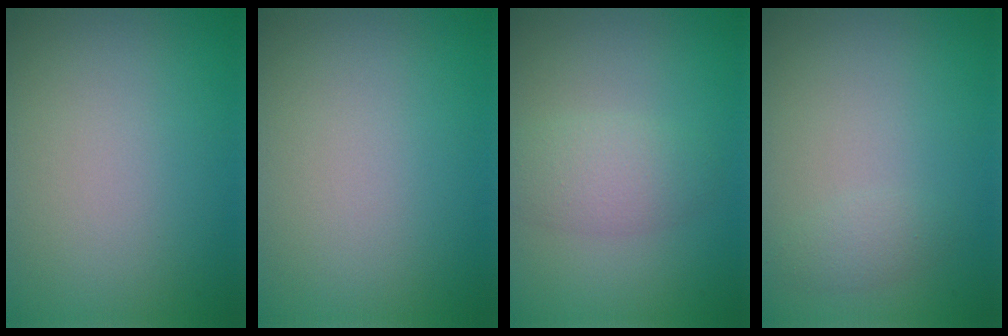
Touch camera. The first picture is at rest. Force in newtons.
{"total": 0.0}
{"total": 2.8, "press": 2.8, "slide": 0.1}
{"total": 1.1, "press": 1.1, "slide": 0.1}